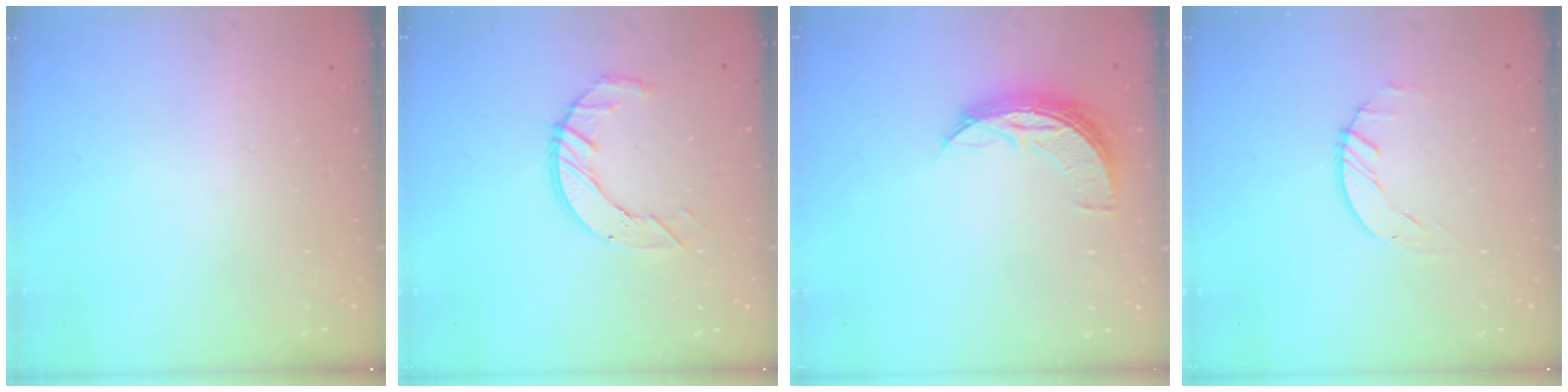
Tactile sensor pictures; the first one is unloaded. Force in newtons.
{"total": 8.6, "press": 8.5, "slide": 0.8}
{"total": 8.1, "press": 8.1, "slide": 0.4}
{"total": 0.6, "press": 0.6, "slide": 0.2}